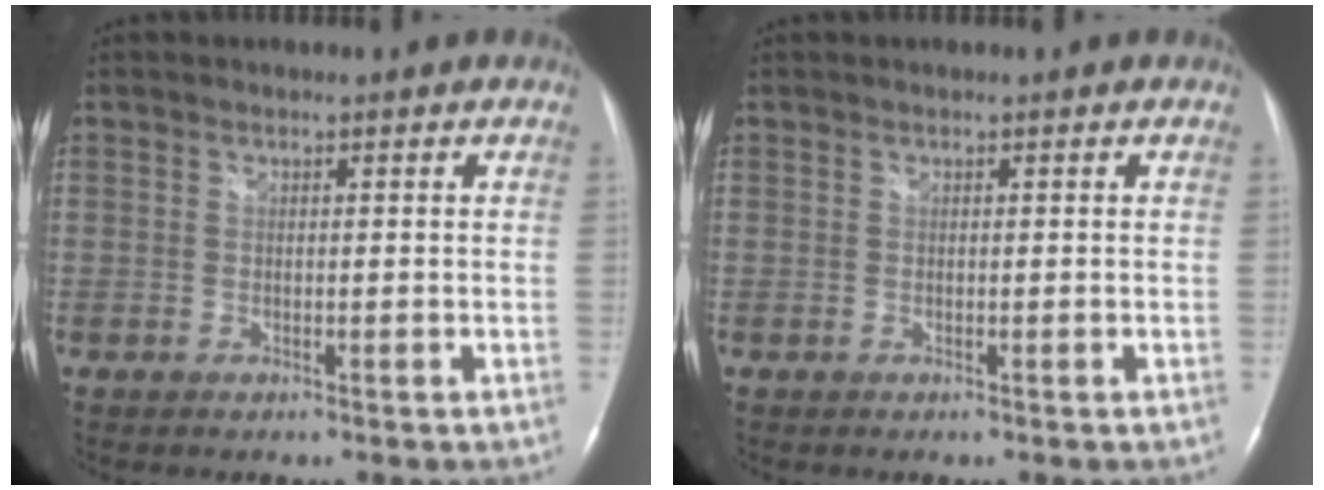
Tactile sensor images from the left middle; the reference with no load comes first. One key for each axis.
{"total": 0.0}